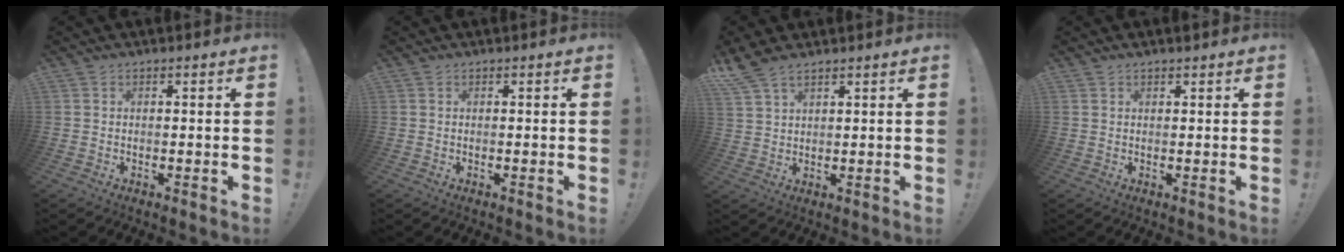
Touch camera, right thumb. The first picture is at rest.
{"total": 0.0}
{"total": 5.9, "force": [4.8, 2.0, 2.9], "torque": [-0.063, -0.019, 0.095]}
{"total": 1.0, "force": [0.9, 0.1, 0.3], "torque": [0.001, -0.004, 0.016]}